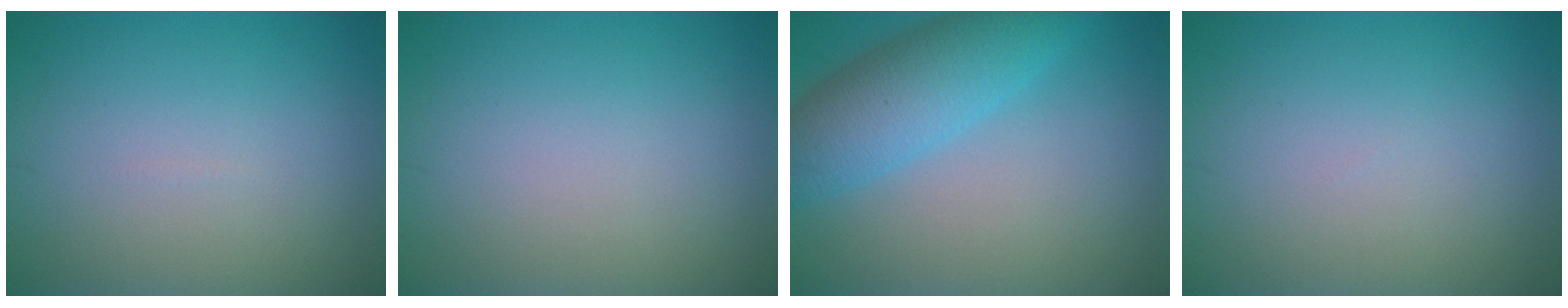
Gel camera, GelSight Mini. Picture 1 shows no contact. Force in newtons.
{"total": 0.0}
{"total": 6.3, "press": 6.3, "slide": 0.0}
{"total": 0.0}